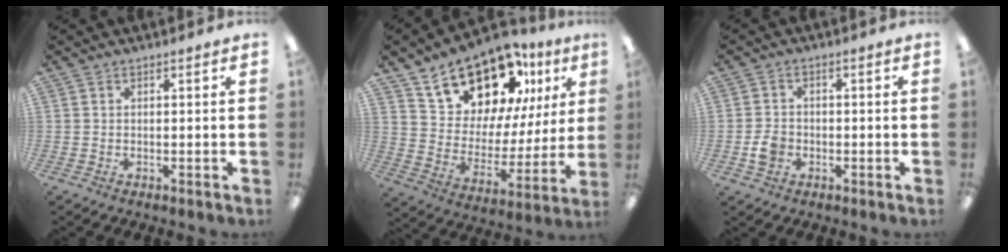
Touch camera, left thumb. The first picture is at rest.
{"total": 18.3, "force": [14.2, 8.9, 7.4], "torque": [-0.135, -0.093, 0.256]}
{"total": 4.5, "force": [-1.4, 3.5, 2.4], "torque": [-0.045, 0.007, -0.024]}